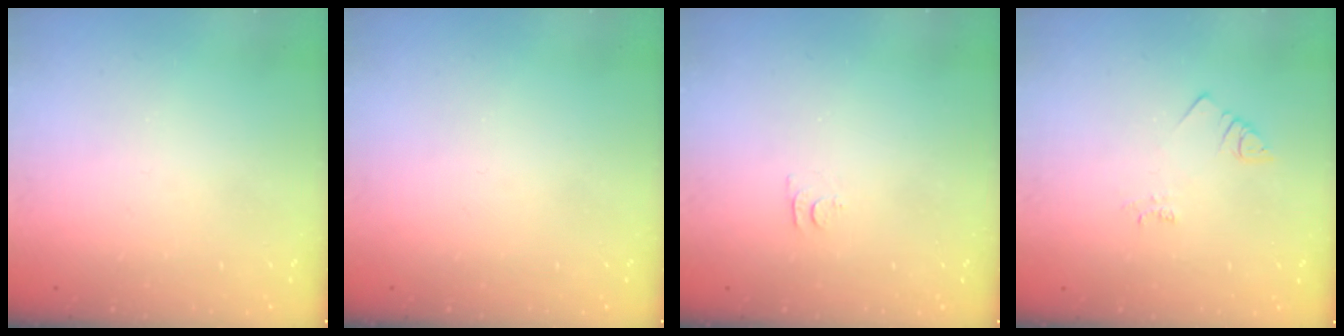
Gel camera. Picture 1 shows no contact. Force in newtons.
{"total": 0.0}
{"total": 4.4, "press": 4.4, "slide": 0.4}
{"total": 2.5, "press": 2.5, "slide": 0.5}